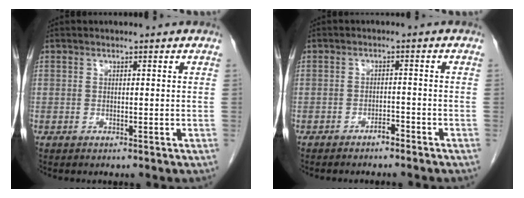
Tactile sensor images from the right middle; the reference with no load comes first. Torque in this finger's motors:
{"motor_torque": [0.27, -0.27, 0.02, 0.00]}